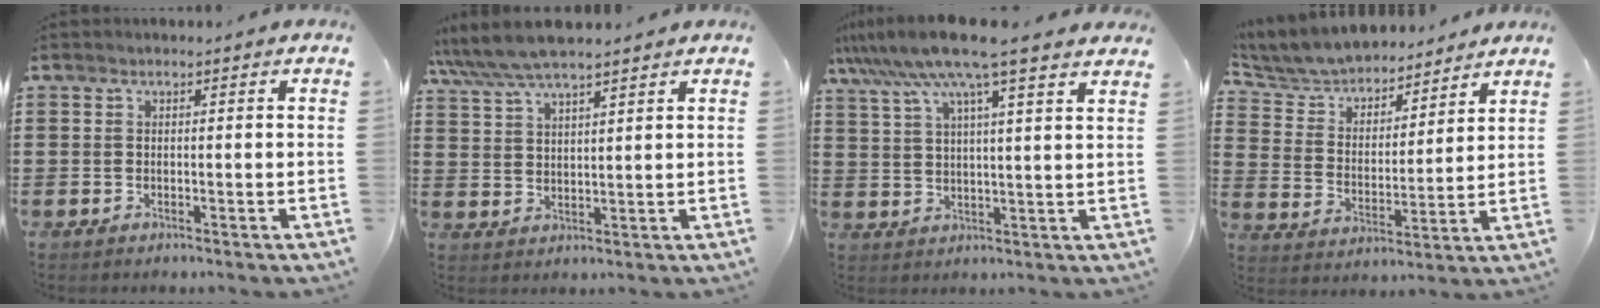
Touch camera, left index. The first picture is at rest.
{"total": 5.8, "force": [5.1, 1.1, 2.6], "torque": [-0.066, -0.012, 0.092]}
{"total": 10.1, "force": [8.0, 0.0, 6.1], "torque": [-0.144, -0.026, 0.138]}
{"total": 5.9, "force": [5.8, 1.1, 0.5], "torque": [-0.046, -0.038, 0.098]}